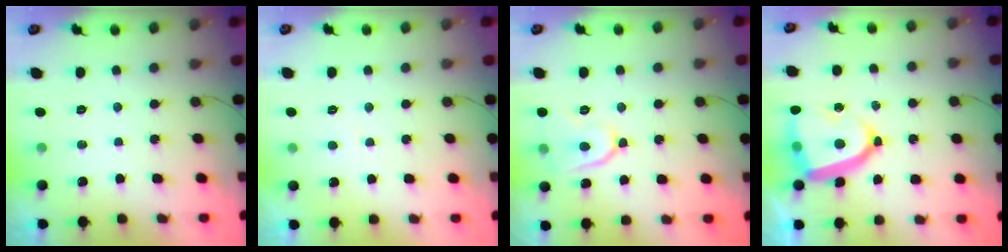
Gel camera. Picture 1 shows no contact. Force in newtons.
{"total": 1.8, "press": 1.7, "slide": 0.1}
{"total": 10.1, "press": 10.1, "slide": 1.0}
{"total": 16.3, "press": 16.2, "slide": 1.7}